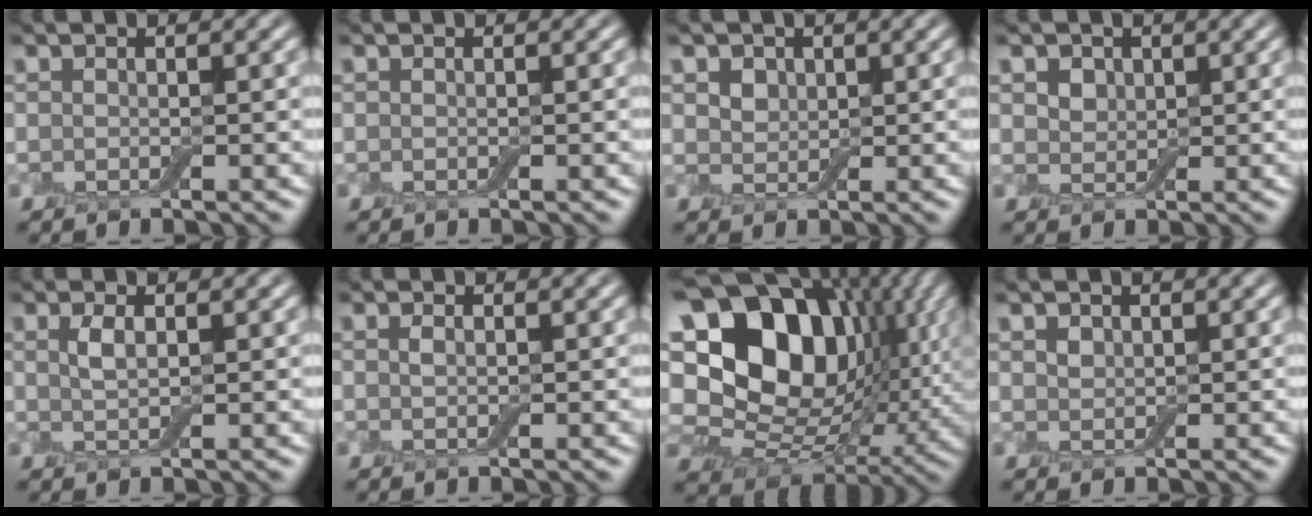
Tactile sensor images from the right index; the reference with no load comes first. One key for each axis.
{"total": 0.0}
{"total": 2.4, "fx": 1.4, "fy": 1.7, "fz": 1.0, "tx": -0.025, "ty": 0.007, "tz": 0.021}
{"total": 2.6, "fx": 1.5, "fy": 1.9, "fz": 1.1, "tx": -0.029, "ty": 0.007, "tz": 0.024}
{"total": 1.6, "fx": 0.6, "fy": 0.6, "fz": 1.3, "tx": -0.032, "ty": 0.002, "tz": 0.011}
{"total": 0.7, "fx": 0.2, "fy": 0.4, "fz": 0.5, "tx": -0.015, "ty": 0.001, "tz": 0.002}
{"total": 18.7, "fx": 5.0, "fy": 13.3, "fz": 12.1, "tx": -0.222, "ty": 0.036, "tz": 0.096}
{"total": 0.9, "fx": 0.6, "fy": 0.6, "fz": 0.3, "tx": -0.008, "ty": -0.001, "tz": 0.012}